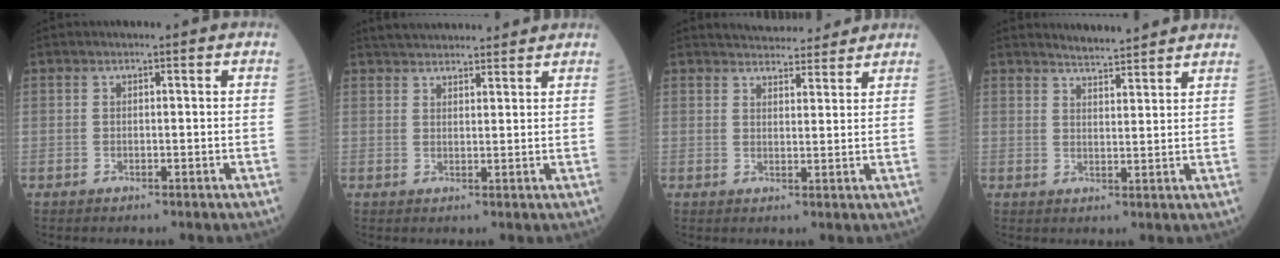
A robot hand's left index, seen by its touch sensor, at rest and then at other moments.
{"total": 10.0, "force": [9.3, 2.3, 2.9], "torque": [-0.035, 0.030, 0.131]}
{"total": 8.0, "force": [7.6, 1.9, 1.8], "torque": [-0.021, 0.012, 0.097]}
{"total": 5.2, "force": [5.1, 0.3, 1.0], "torque": [-0.025, 0.008, 0.073]}